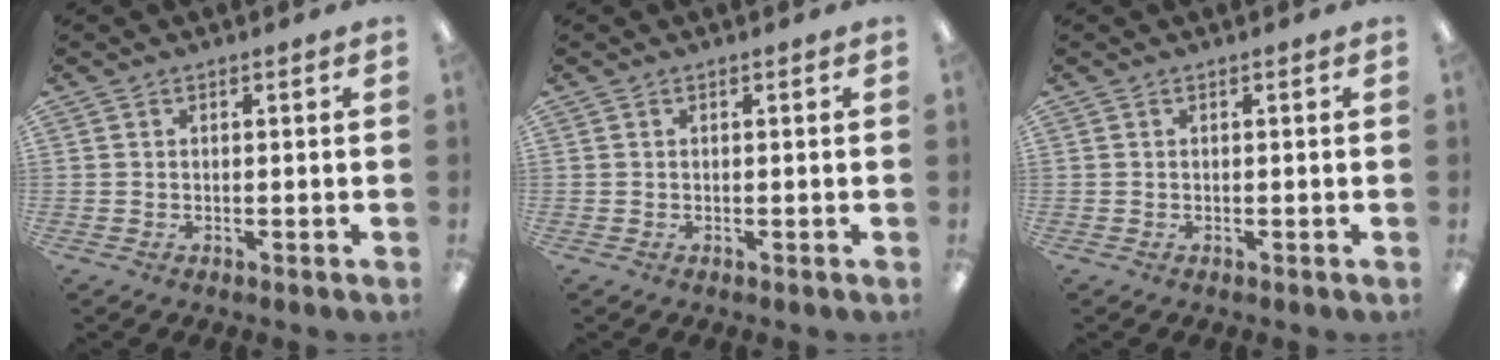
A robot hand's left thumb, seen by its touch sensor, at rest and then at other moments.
{"total": 0.0}
{"total": 0.0}